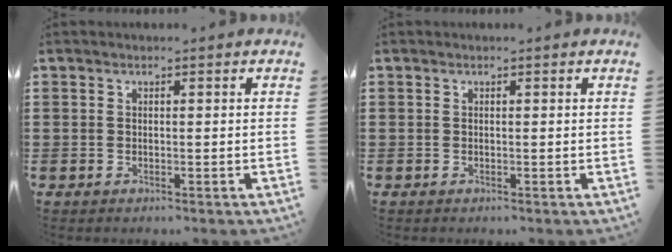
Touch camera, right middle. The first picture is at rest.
{"total": 0.0}